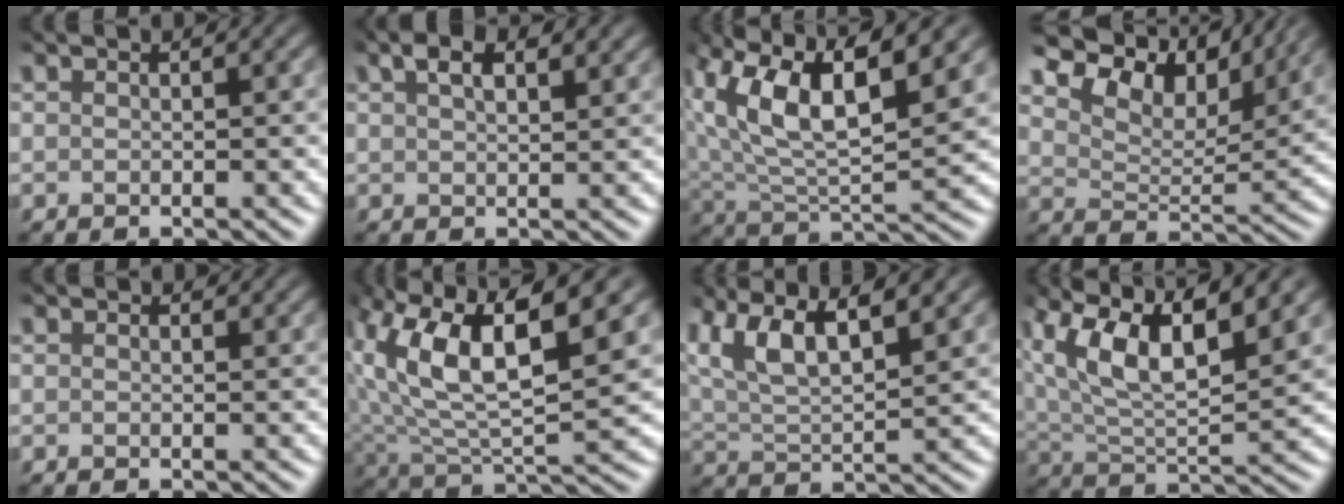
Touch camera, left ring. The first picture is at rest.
{"total": 3.7, "force": [2.1, 1.7, 2.6], "torque": [-0.046, 0.010, 0.033]}
{"total": 10.1, "force": [4.1, 4.3, 8.2], "torque": [-0.160, 0.006, 0.072]}
{"total": 10.1, "force": [7.4, 4.3, 5.3], "torque": [-0.097, 0.004, 0.107]}
{"total": 0.7, "force": [0.6, 0.4, 0.2], "torque": [-0.001, -0.003, 0.007]}
{"total": 10.3, "force": [3.0, 4.2, 8.9], "torque": [-0.173, 0.002, 0.050]}
{"total": 11.4, "force": [6.3, 5.0, 8.1], "torque": [-0.151, 0.048, 0.090]}
{"total": 12.4, "force": [5.8, 4.9, 9.8], "torque": [-0.173, 0.020, 0.092]}